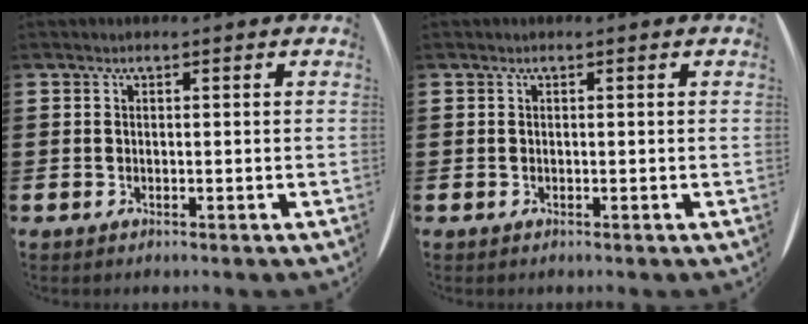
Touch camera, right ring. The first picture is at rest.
{"total": 0.0}